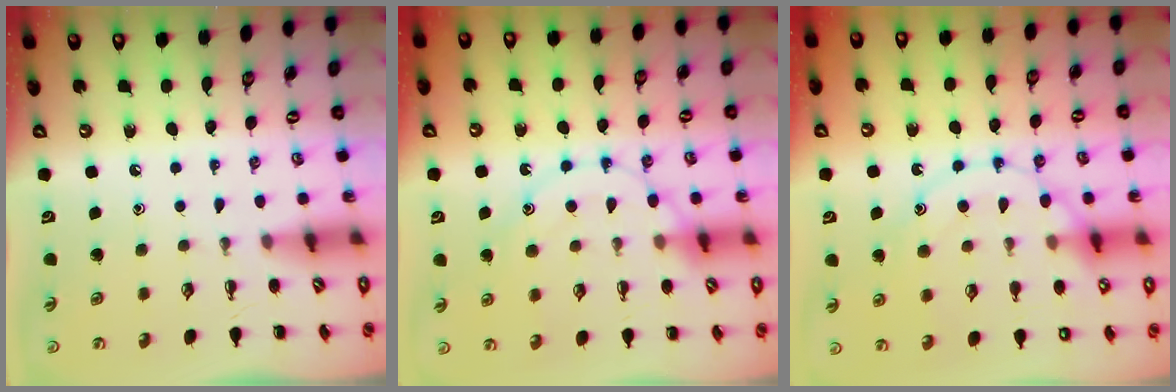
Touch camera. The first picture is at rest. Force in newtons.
{"total": 12.5, "press": 12.5, "slide": 0.9}
{"total": 14.2, "press": 14.2, "slide": 0.8}